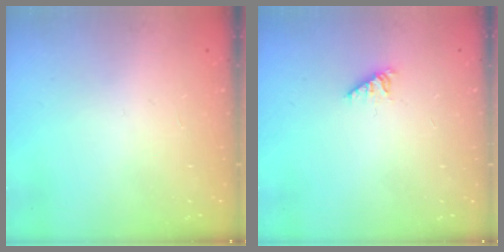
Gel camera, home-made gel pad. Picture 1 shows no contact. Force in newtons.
{"total": 3.2, "press": 3.2, "slide": 0.3}